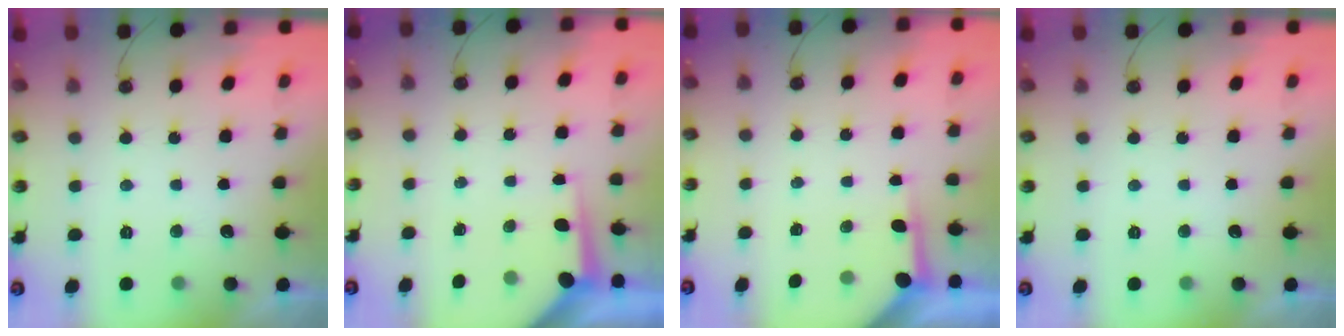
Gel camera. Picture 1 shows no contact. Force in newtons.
{"total": 5.2, "press": 5.1, "slide": 0.6}
{"total": 3.6, "press": 3.6, "slide": 0.5}
{"total": 0.0}